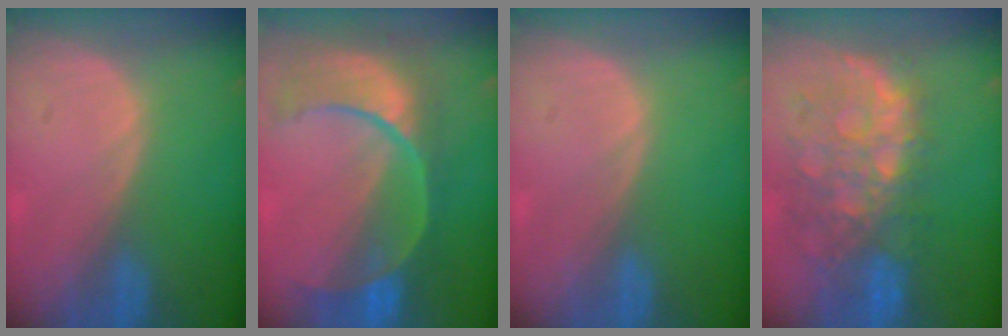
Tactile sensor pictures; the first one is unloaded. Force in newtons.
{"total": 11.1, "press": 9.3, "slide": 6.0}
{"total": 0.0}
{"total": 11.2, "press": 9.8, "slide": 5.5}